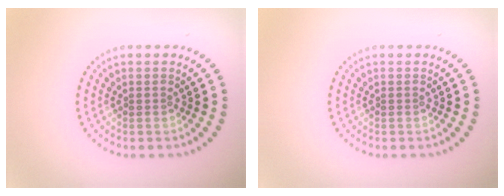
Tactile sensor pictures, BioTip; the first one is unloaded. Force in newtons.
{"total": 0.0}